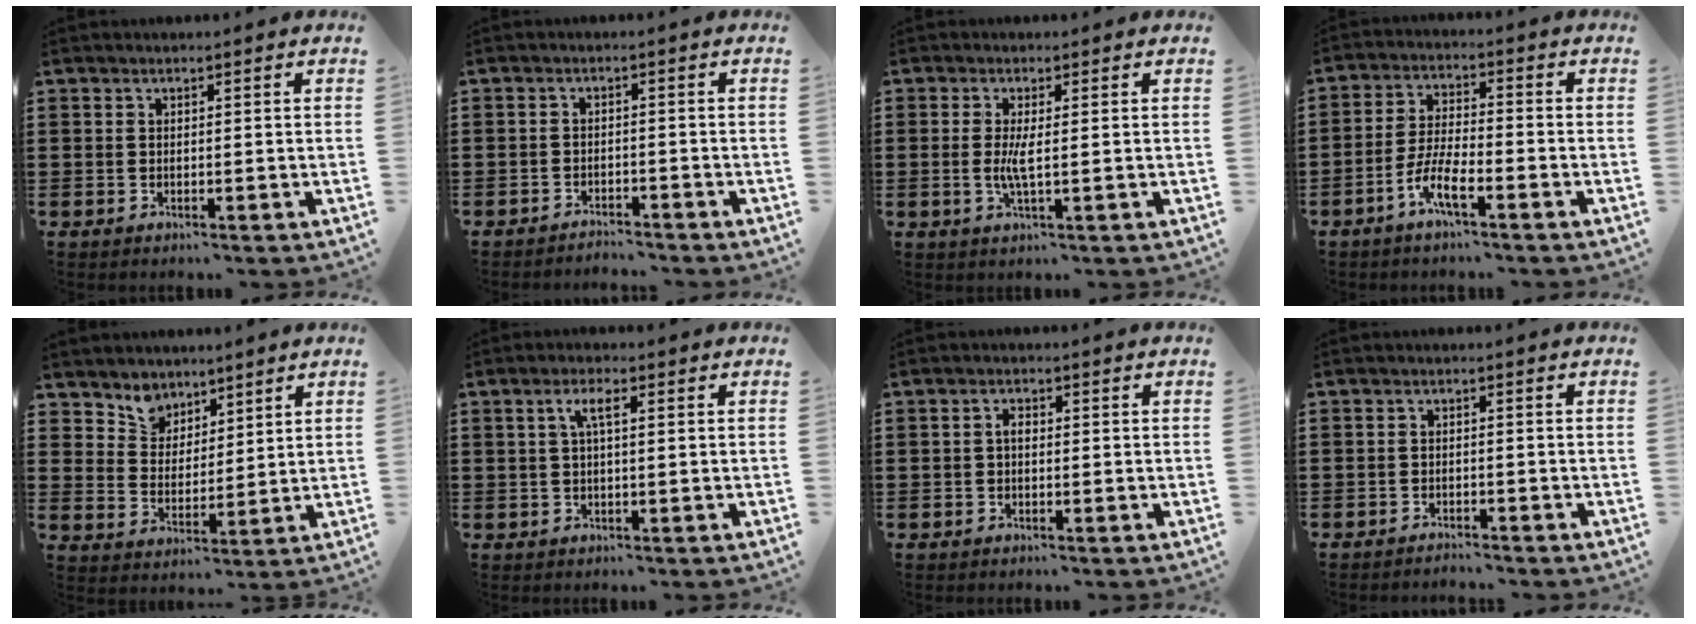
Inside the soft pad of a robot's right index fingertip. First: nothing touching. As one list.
[{"total": 2.2, "force": [-2.2, 0.1, -0.2], "torque": [-0.004, 0.002, -0.049]}, {"total": 3.2, "force": [-0.1, 0.5, 3.2], "torque": [-0.072, -0.008, -0.008]}, {"total": 6.0, "force": [-3.7, 1.2, 4.6], "torque": [-0.116, -0.012, -0.075]}, {"total": 4.7, "force": [3.7, 2.9, -0.5], "torque": [-0.020, -0.009, 0.067]}, {"total": 2.9, "force": [0.6, 0.6, 2.7], "torque": [-0.055, 0.005, 0.008]}, {"total": 1.6, "force": [-0.2, 0.8, 1.4], "torque": [-0.026, 0.002, -0.005]}, {"total": 1.7, "force": [-1.7, 0.1, -0.1], "torque": [-0.002, 0.003, -0.037]}]